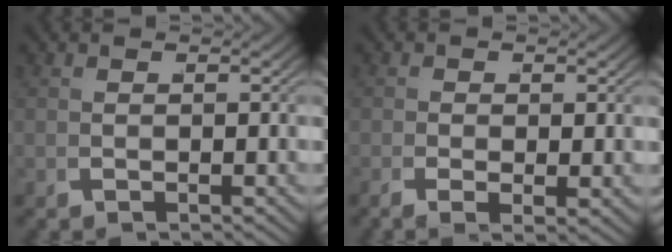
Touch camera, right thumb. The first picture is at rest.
{"total": 1.6, "force": [0.0, 0.8, 1.4], "torque": [-0.017, -0.007, -0.002]}